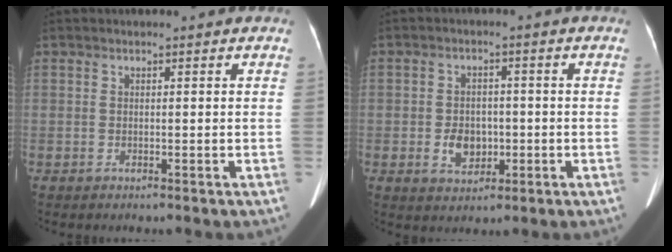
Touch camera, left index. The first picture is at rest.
{"total": 4.9, "force": [-1.1, 3.6, 3.1], "torque": [-0.055, 0.007, -0.011]}